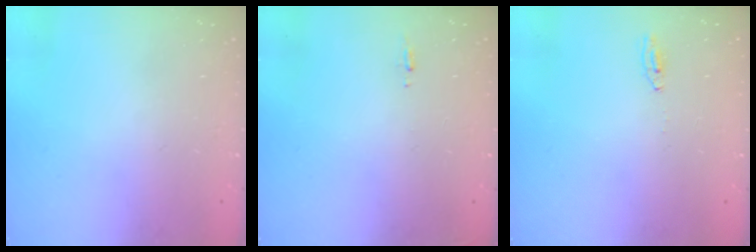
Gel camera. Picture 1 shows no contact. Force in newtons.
{"total": 5.0, "press": 4.7, "slide": 1.8}
{"total": 2.0, "press": 2.0, "slide": 0.2}